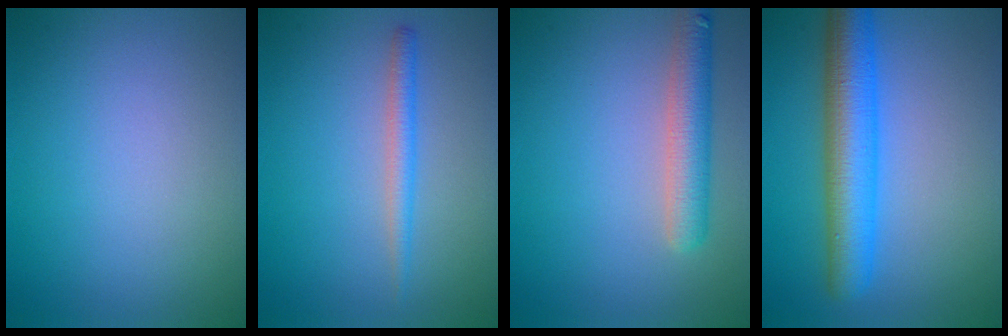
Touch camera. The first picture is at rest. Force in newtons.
{"total": 1.8, "press": 1.8, "slide": 0.1}
{"total": 3.9, "press": 3.9, "slide": 0.1}
{"total": 6.3, "press": 6.3, "slide": 0.2}